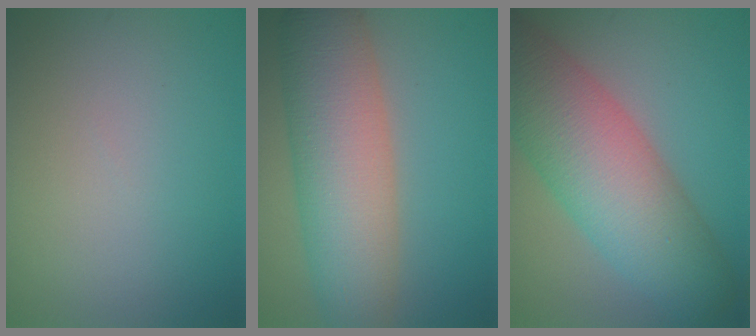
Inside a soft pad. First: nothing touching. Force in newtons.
{"total": 8.9, "press": 8.9, "slide": 0.4}
{"total": 10.7, "press": 10.7, "slide": 0.6}